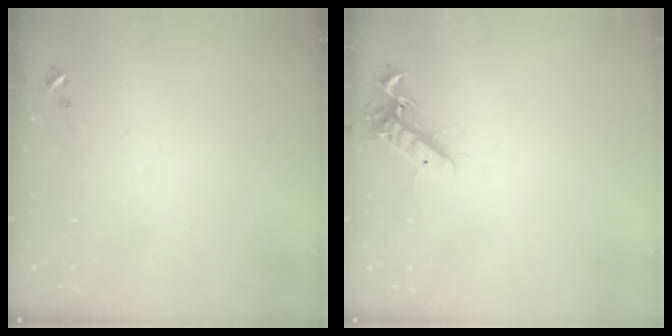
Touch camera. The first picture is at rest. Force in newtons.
{"total": 10.7, "press": 10.5, "slide": 1.7}